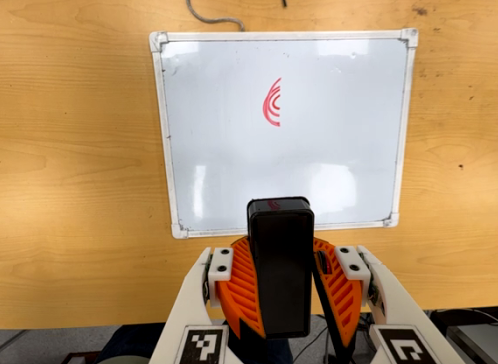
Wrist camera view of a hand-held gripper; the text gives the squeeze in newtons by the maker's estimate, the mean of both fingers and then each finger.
{"total": 10.8, "left": 11.1, "right": 10.6}